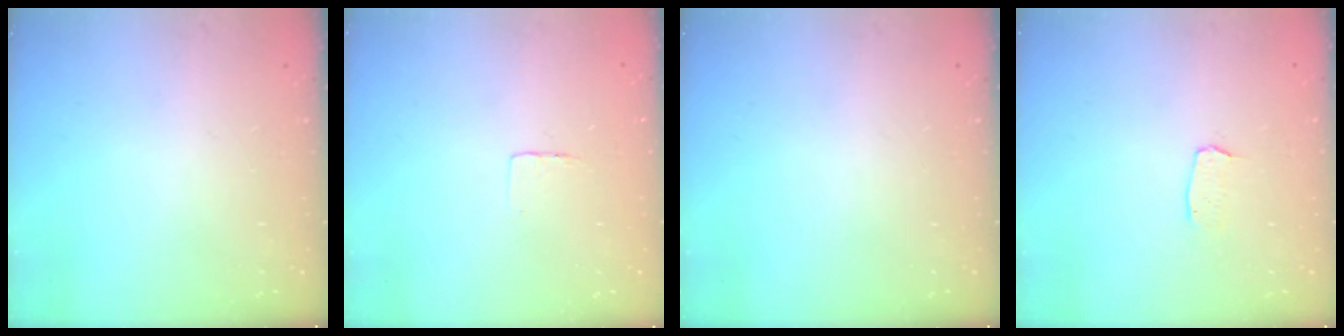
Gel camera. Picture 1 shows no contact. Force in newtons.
{"total": 3.0, "press": 3.0, "slide": 0.1}
{"total": 0.0}
{"total": 2.9, "press": 2.9, "slide": 0.2}